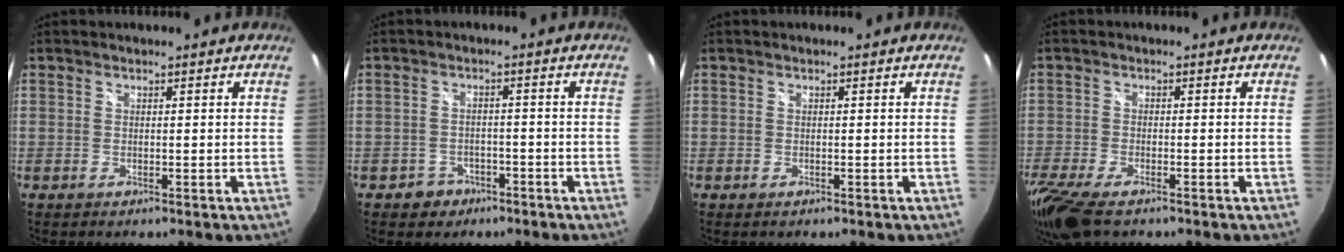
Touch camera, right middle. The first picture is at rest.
{"total": 4.1, "force": [-2.5, 3.2, 0.5], "torque": [-0.022, 0.011, -0.032]}
{"total": 0.0}
{"total": 10.3, "force": [-7.3, 3.5, 6.3], "torque": [-0.155, -0.048, -0.141]}